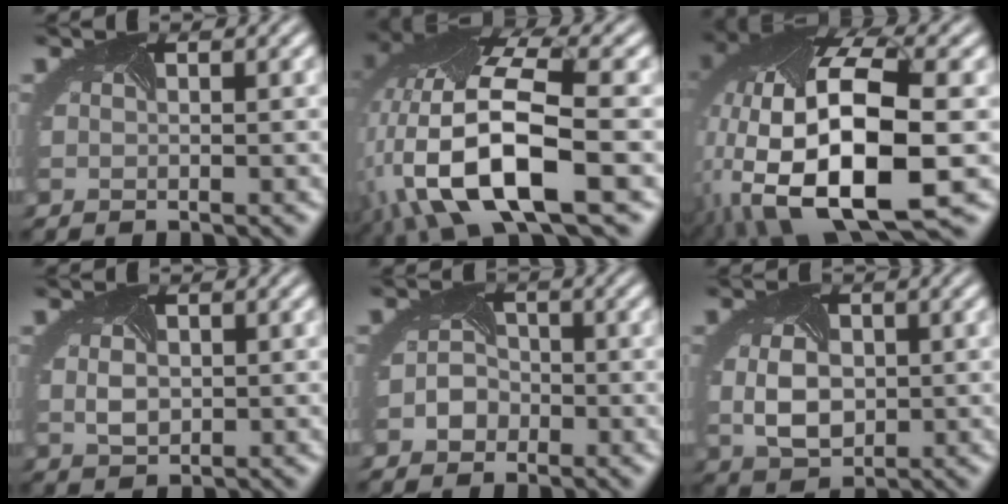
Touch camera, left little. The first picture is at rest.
{"total": 13.9, "force": [-4.0, 6.6, 11.6], "torque": [-0.247, -0.018, -0.065]}
{"total": 17.6, "force": [-3.2, 8.6, 15.0], "torque": [-0.300, -0.038, -0.037]}
{"total": 1.9, "force": [0.1, 1.5, 1.1], "torque": [-0.029, -0.006, 0.010]}
{"total": 2.3, "force": [-1.2, 1.9, 0.6], "torque": [-0.010, -0.003, -0.024]}
{"total": 4.6, "force": [-0.1, 3.3, 3.1], "torque": [-0.065, -0.005, 0.007]}